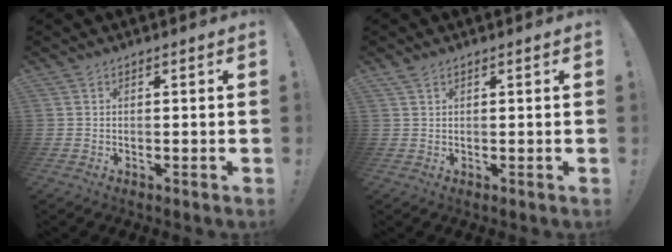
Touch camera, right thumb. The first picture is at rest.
{"total": 1.4, "force": [1.1, 0.7, 0.5], "torque": [-0.006, -0.002, 0.021]}